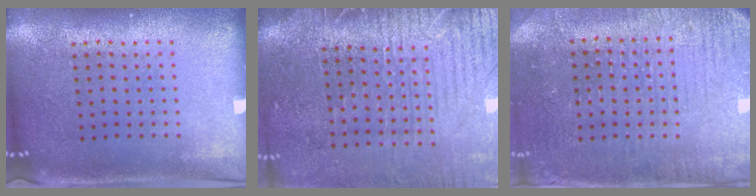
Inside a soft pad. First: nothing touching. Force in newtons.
{"total": 3.6, "press": 3.3, "slide": 1.5}
{"total": 3.1, "press": 3.0, "slide": 0.6}